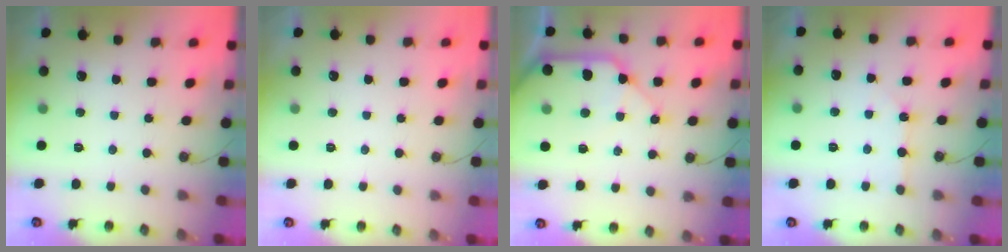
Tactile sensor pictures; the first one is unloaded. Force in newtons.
{"total": 0.0}
{"total": 13.2, "press": 13.1, "slide": 1.9}
{"total": 1.9, "press": 1.9, "slide": 0.4}